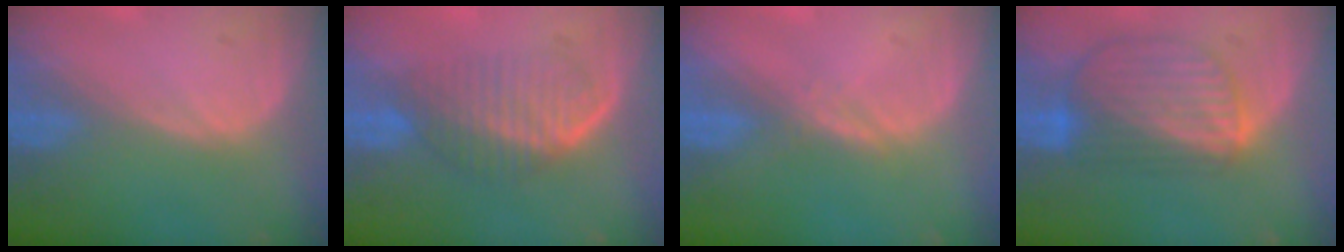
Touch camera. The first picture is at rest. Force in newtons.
{"total": 6.0, "press": 5.7, "slide": 1.6}
{"total": 1.1, "press": 1.1, "slide": 0.1}
{"total": 8.7, "press": 7.7, "slide": 4.1}